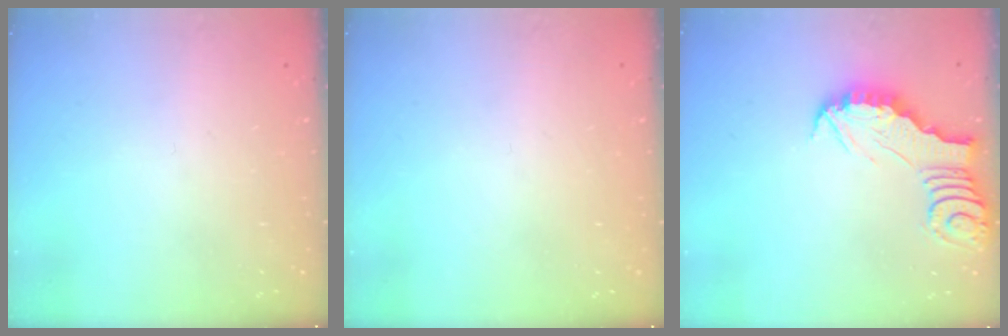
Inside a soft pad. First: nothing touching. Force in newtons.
{"total": 0.0}
{"total": 2.8, "press": 2.8, "slide": 0.2}